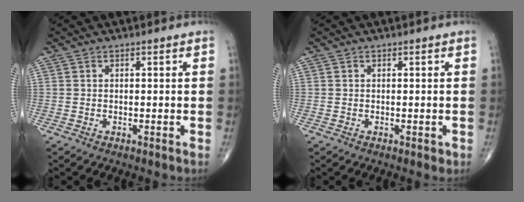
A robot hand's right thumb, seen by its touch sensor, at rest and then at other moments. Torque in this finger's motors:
{"motor_torque": [0.02, 0.33, -0.11, -0.01, 0.01]}